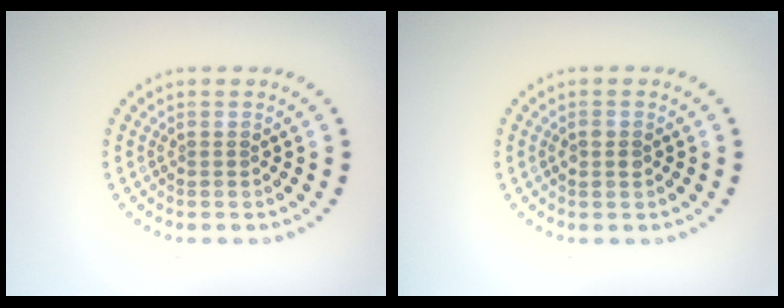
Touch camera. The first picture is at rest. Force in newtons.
{"total": 1.5, "press": 1.5, "slide": 0.1}